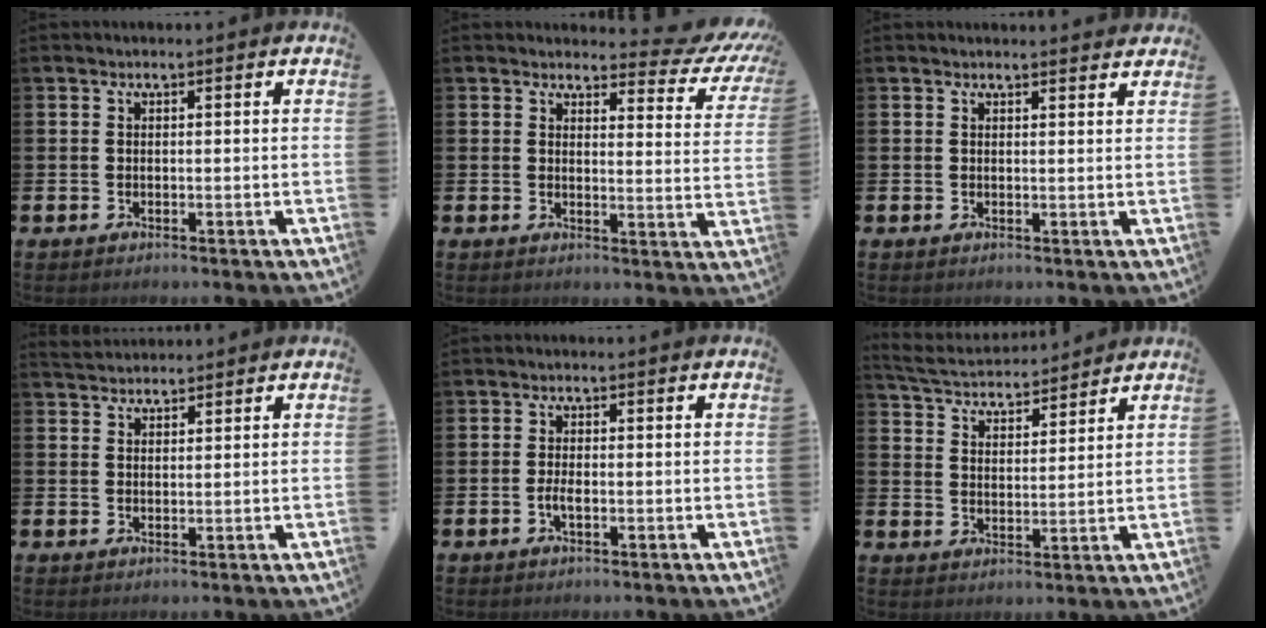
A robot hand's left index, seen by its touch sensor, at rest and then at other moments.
{"total": 3.2, "force": [2.7, 1.4, 1.1], "torque": [-0.009, -0.030, 0.034]}
{"total": 1.3, "force": [1.3, 0.0, 0.0], "torque": [0.008, -0.009, 0.022]}
{"total": 2.6, "force": [2.5, 0.7, 0.2], "torque": [-0.001, -0.010, 0.045]}
{"total": 1.6, "force": [-0.5, 0.6, 1.4], "torque": [-0.027, 0.000, -0.010]}
{"total": 4.7, "force": [4.6, 0.8, 0.4], "torque": [-0.034, -0.028, 0.080]}